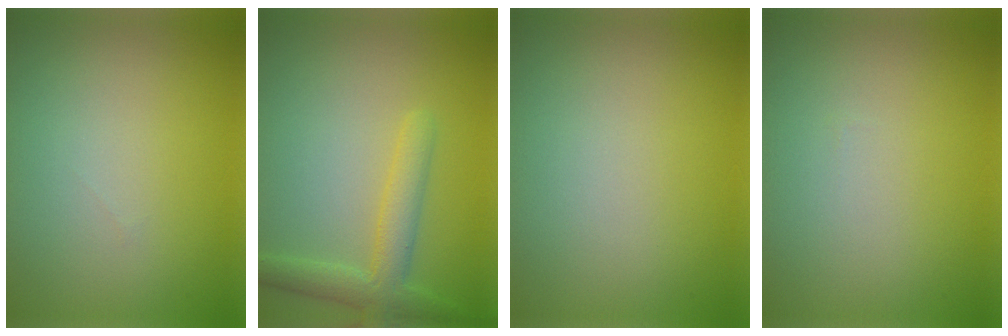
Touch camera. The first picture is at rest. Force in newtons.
{"total": 3.8, "press": 3.8, "slide": 0.2}
{"total": 0.0}
{"total": 0.0}